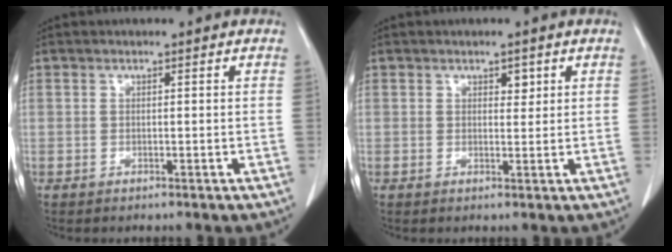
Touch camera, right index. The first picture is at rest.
{"total": 1.6, "force": [0.8, 0.8, 1.1], "torque": [-0.013, -0.002, 0.011]}